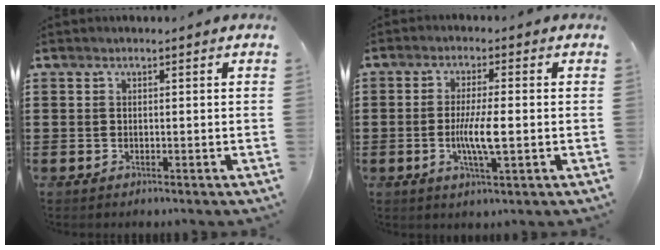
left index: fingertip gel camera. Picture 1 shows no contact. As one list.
[{"total": 6.1, "force": [-0.7, 0.9, 6.0], "torque": [-0.116, -0.005, -0.019]}]